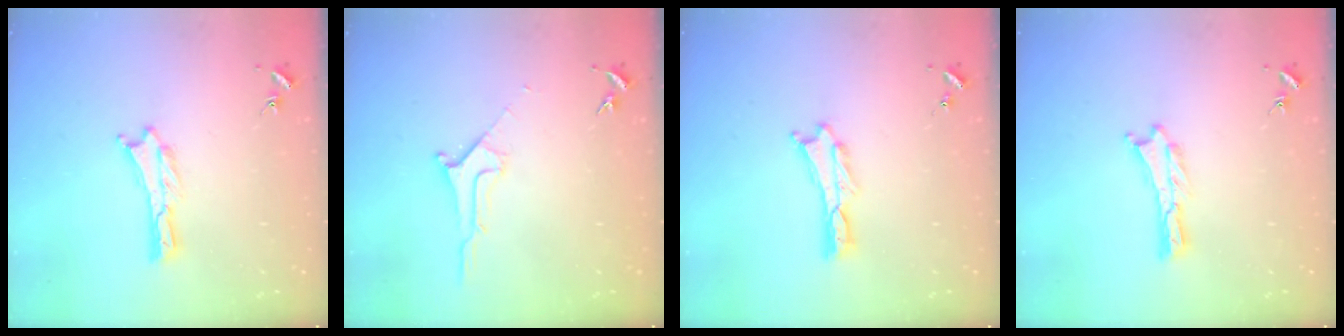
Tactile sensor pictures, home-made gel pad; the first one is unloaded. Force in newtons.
{"total": 1.8, "press": 1.7, "slide": 0.2}
{"total": 0.0}
{"total": 0.0}